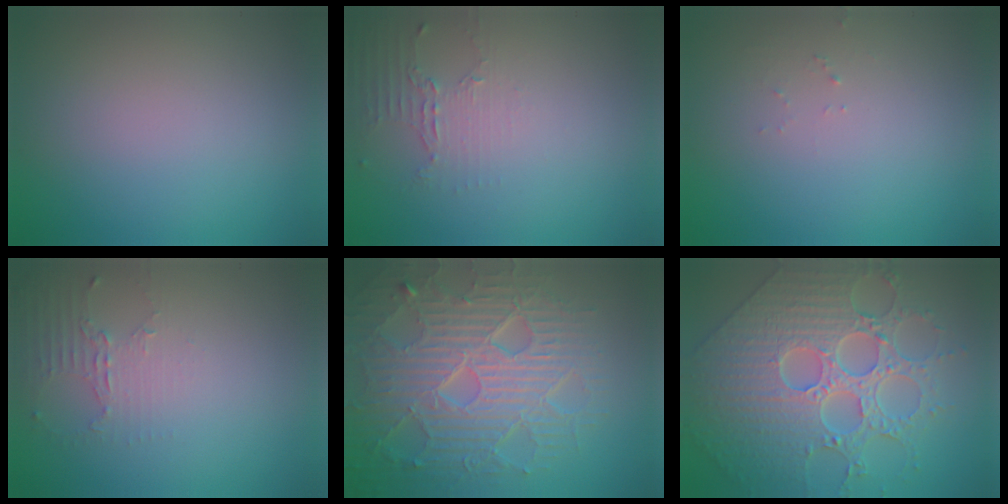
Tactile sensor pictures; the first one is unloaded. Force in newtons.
{"total": 2.0, "press": 1.5, "slide": 1.4}
{"total": 0.7, "press": 0.7, "slide": 0.1}
{"total": 2.2, "press": 1.6, "slide": 1.5}
{"total": 9.9, "press": 6.6, "slide": 7.4}
{"total": 9.4, "press": 7.1, "slide": 6.1}